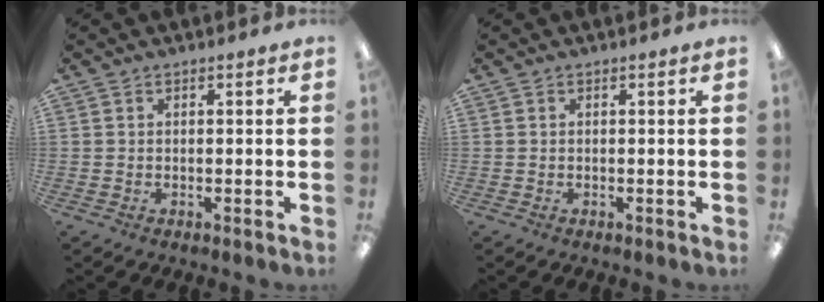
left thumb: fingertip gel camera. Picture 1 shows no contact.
{"total": 0.0}